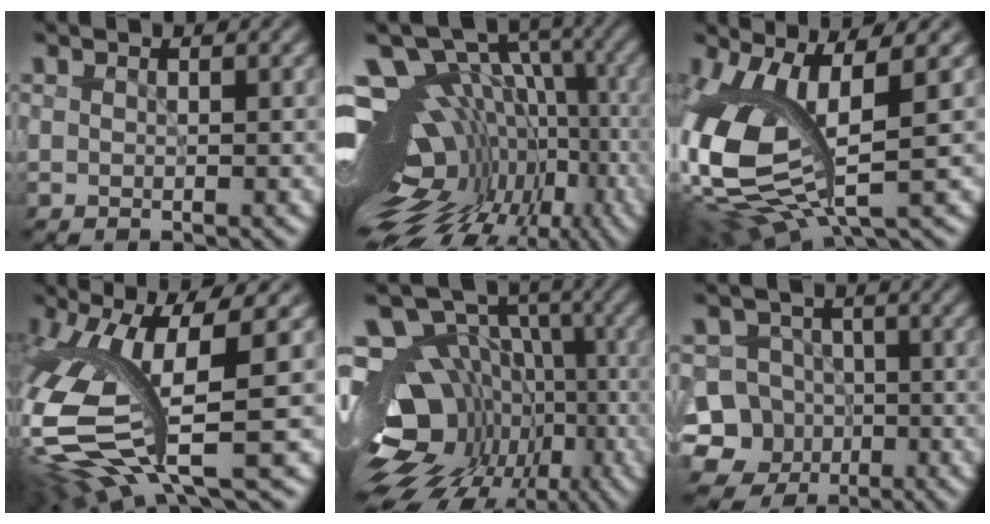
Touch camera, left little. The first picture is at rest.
{"total": 17.7, "force": [-2.9, 11.0, 13.5], "torque": [-0.201, 0.015, -0.001]}
{"total": 11.1, "force": [0.1, 4.6, 10.1], "torque": [-0.238, -0.024, 0.009]}
{"total": 12.4, "force": [-1.1, 3.9, 11.7], "torque": [-0.257, -0.023, 0.001]}
{"total": 15.1, "force": [-5.0, 11.7, 8.1], "torque": [-0.157, 0.016, -0.060]}
{"total": 12.1, "force": [-4.6, 10.9, 2.6], "torque": [-0.054, -0.013, -0.097]}